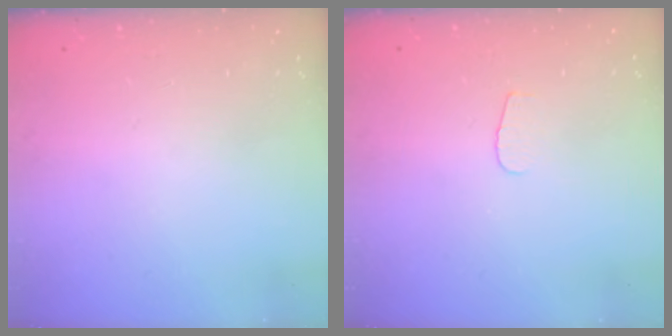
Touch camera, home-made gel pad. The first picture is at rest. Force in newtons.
{"total": 3.5, "press": 3.5, "slide": 0.4}